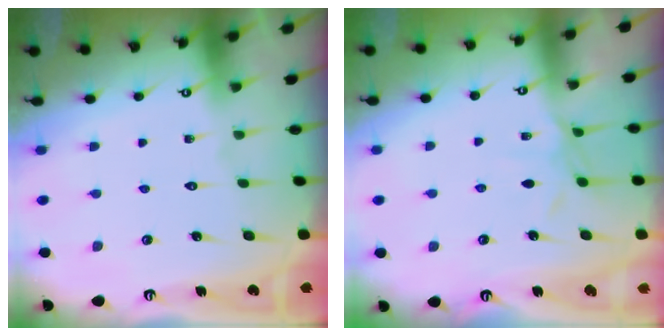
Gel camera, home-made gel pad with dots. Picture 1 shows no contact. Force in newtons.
{"total": 5.9, "press": 5.8, "slide": 0.7}